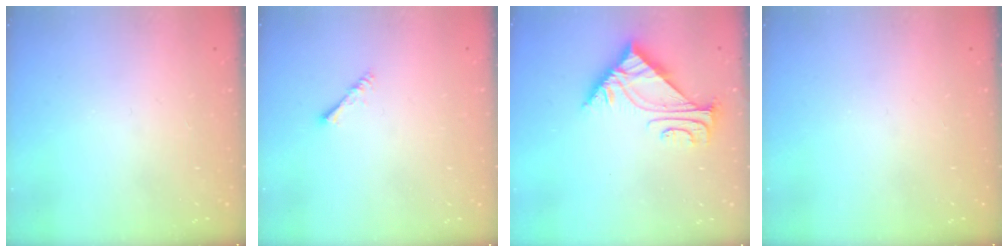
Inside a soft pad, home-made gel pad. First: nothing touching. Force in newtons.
{"total": 1.4, "press": 1.3, "slide": 0.3}
{"total": 5.2, "press": 5.1, "slide": 0.7}
{"total": 0.0}